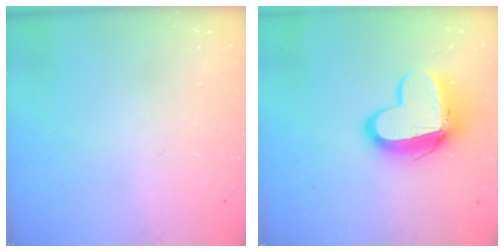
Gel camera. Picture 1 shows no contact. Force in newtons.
{"total": 14.1, "press": 14.1, "slide": 1.1}